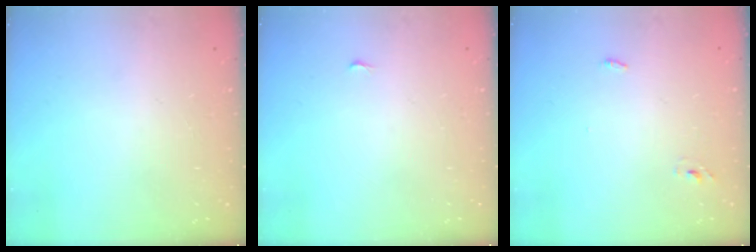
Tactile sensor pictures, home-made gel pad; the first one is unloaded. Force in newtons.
{"total": 6.7, "press": 2.3, "slide": 6.3}
{"total": 2.7, "press": 2.6, "slide": 0.9}